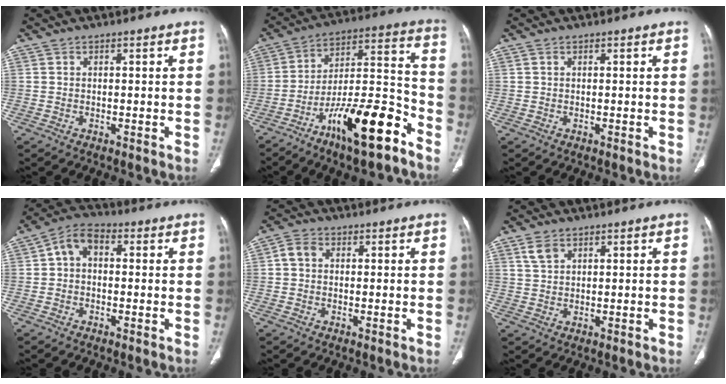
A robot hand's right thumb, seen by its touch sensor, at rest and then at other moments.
{"total": 19.6, "force": [-11.9, 5.1, 14.8], "torque": [-0.242, 0.083, -0.199]}
{"total": 0.0}
{"total": 5.9, "force": [0.4, 4.1, 4.2], "torque": [-0.059, 0.019, -0.008]}
{"total": 3.0, "force": [0.4, 2.4, 1.8], "torque": [-0.034, 0.010, 0.005]}
{"total": 3.0, "force": [1.8, 1.7, 1.7], "torque": [-0.033, -0.002, 0.044]}